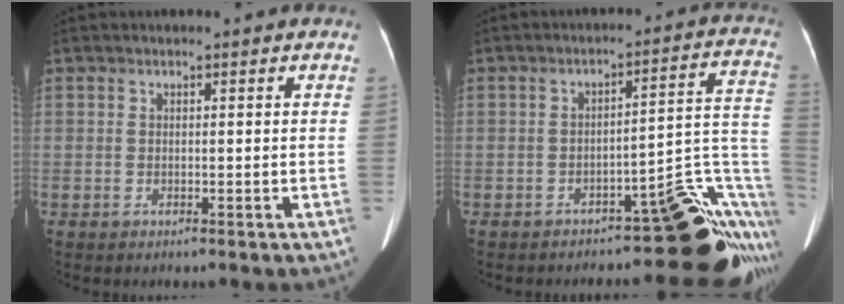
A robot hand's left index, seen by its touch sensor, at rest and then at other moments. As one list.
[{"total": 17.6, "force": [-11.3, 4.3, 12.8], "torque": [-0.040, 0.054, -0.131]}]